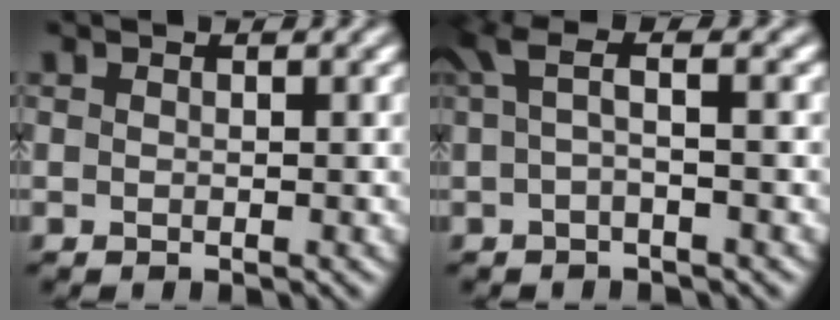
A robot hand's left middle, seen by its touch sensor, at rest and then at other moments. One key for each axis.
{"total": 2.5, "fx": 0.7, "fy": 0.5, "fz": 2.3, "tx": -0.041, "ty": 0.014, "tz": 0.010}